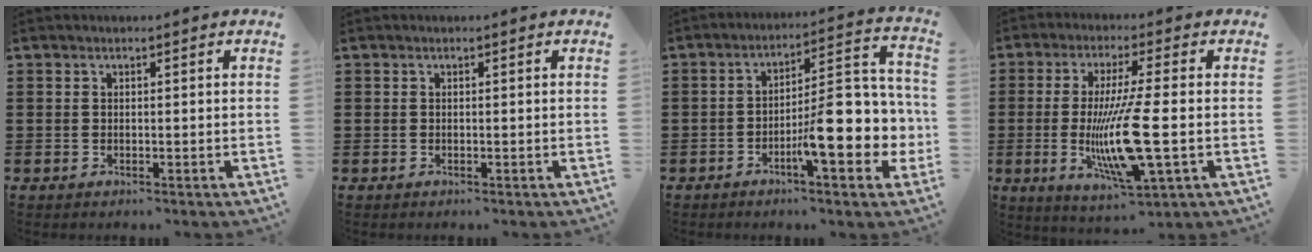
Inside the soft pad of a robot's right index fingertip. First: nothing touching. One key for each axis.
{"total": 0.0}
{"total": 12.1, "fx": -3.6, "fy": 3.8, "fz": 10.9, "tx": -0.153, "ty": -0.016, "tz": -0.065}
{"total": 11.8, "fx": -1.9, "fy": 1.3, "fz": 11.6, "tx": -0.244, "ty": -0.030, "tz": -0.043}